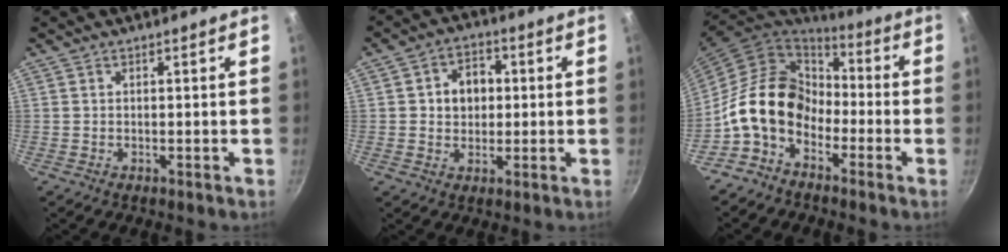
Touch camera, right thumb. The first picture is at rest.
{"total": 7.2, "force": [0.8, 5.9, 4.1], "torque": [-0.030, 0.007, 0.005]}
{"total": 14.3, "force": [-4.9, 10.4, 8.5], "torque": [-0.117, 0.056, -0.116]}